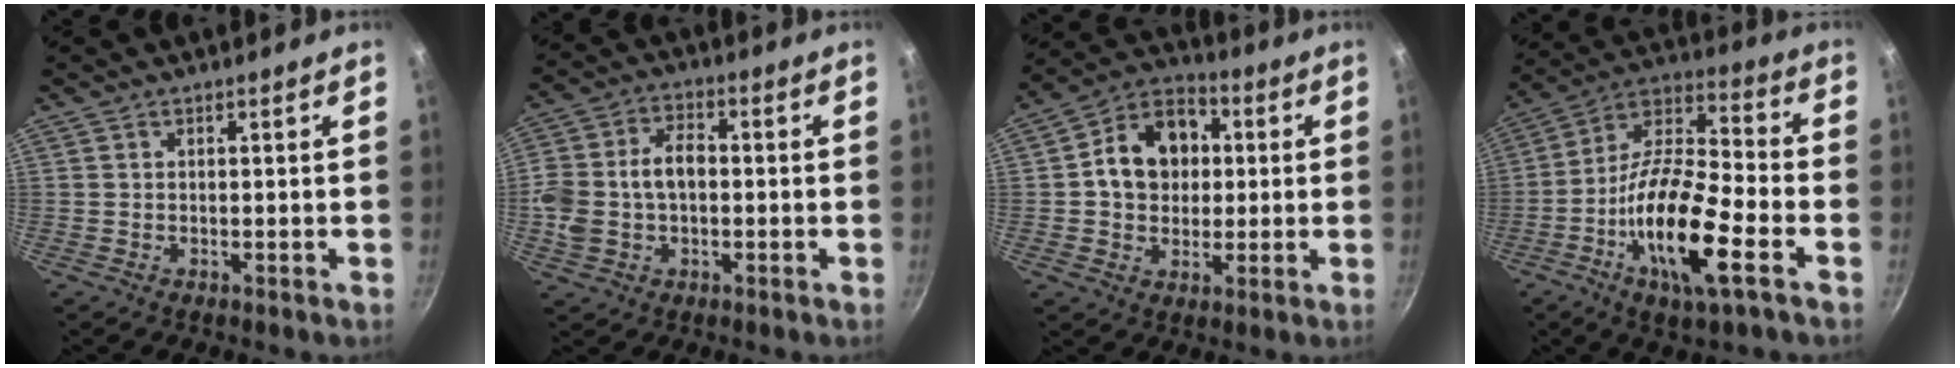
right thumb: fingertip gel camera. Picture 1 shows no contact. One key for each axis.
{"total": 11.5, "fx": -0.6, "fy": 7.8, "fz": 8.4, "tx": -0.149, "ty": 0.030, "tz": -0.017}
{"total": 13.3, "fx": 1.5, "fy": 10.6, "fz": 7.9, "tx": -0.100, "ty": 0.021, "tz": 0.010}
{"total": 19.3, "fx": -7.1, "fy": 5.8, "fz": 17.0, "tx": -0.306, "ty": 0.034, "tz": -0.145}